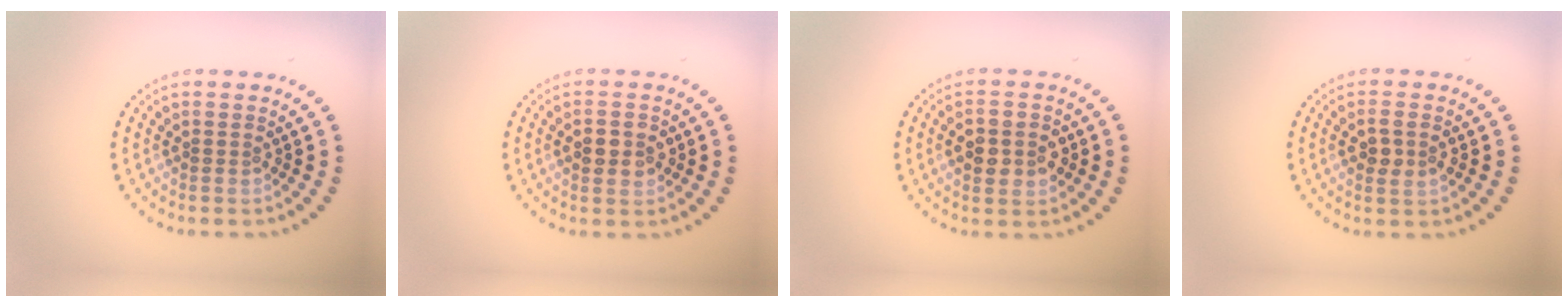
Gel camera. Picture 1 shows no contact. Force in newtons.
{"total": 2.4, "press": 2.4, "slide": 0.3}
{"total": 3.8, "press": 3.8, "slide": 0.1}
{"total": 1.9, "press": 1.8, "slide": 0.5}